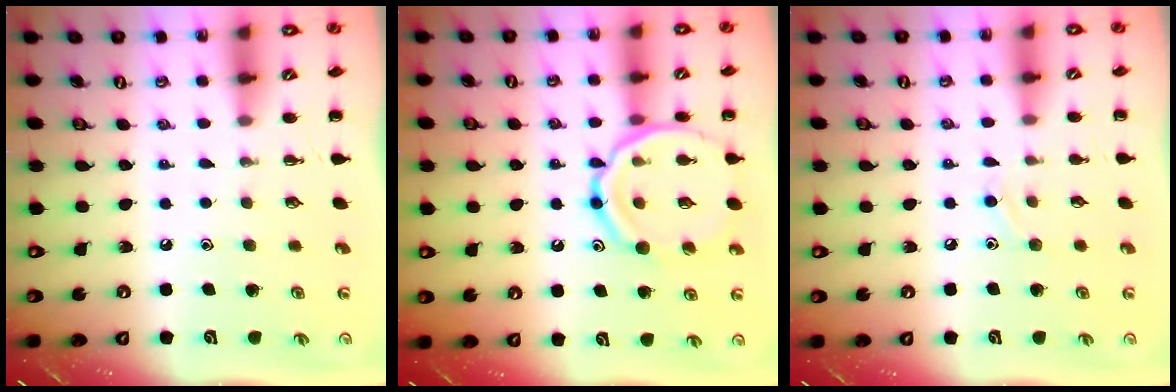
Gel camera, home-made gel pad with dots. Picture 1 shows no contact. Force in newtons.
{"total": 15.9, "press": 15.8, "slide": 1.7}
{"total": 6.7, "press": 6.2, "slide": 2.4}